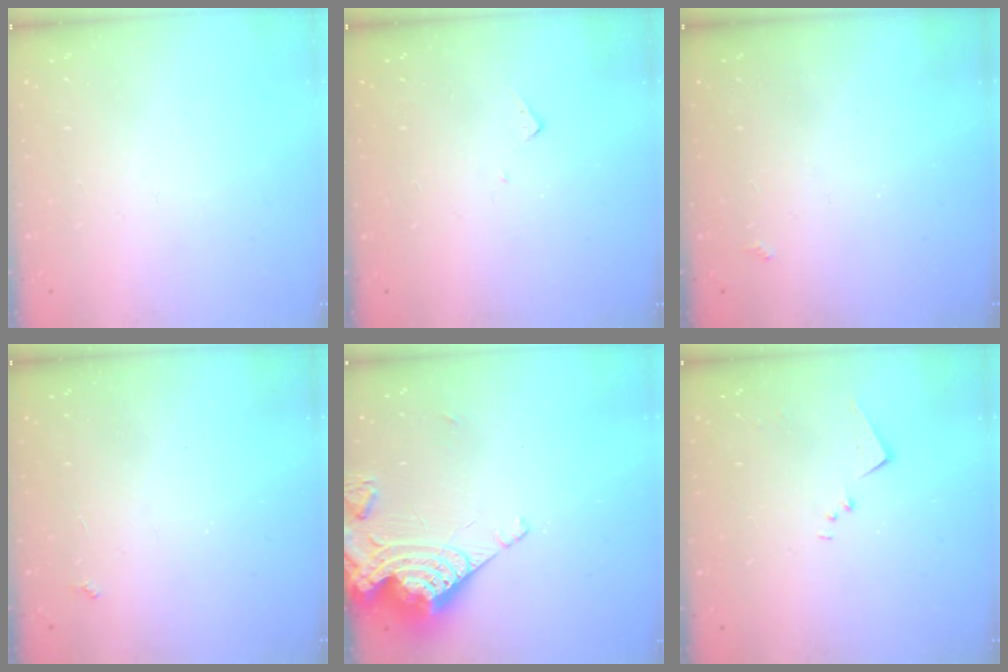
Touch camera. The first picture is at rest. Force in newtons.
{"total": 6.2, "press": 6.2, "slide": 0.4}
{"total": 2.1, "press": 2.0, "slide": 0.4}
{"total": 2.3, "press": 2.3, "slide": 0.4}
{"total": 14.1, "press": 14.0, "slide": 1.5}
{"total": 7.5, "press": 7.4, "slide": 0.6}